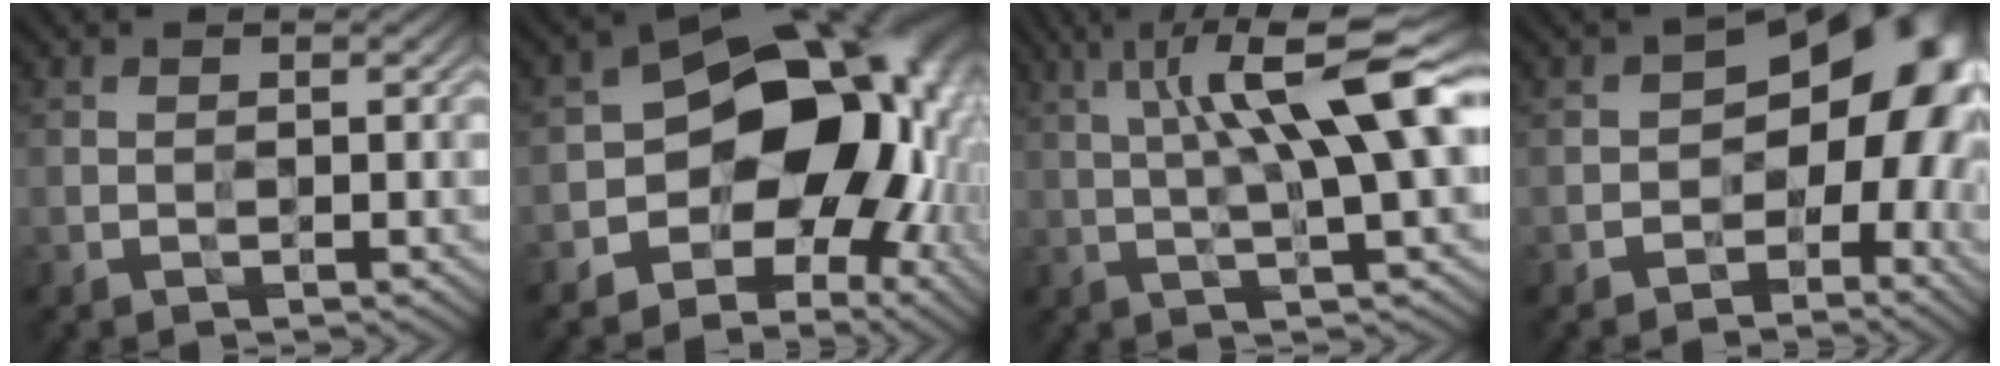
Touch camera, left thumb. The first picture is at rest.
{"total": 15.5, "force": [-1.7, 11.5, 10.2], "torque": [-0.113, -0.026, -0.019]}
{"total": 11.8, "force": [3.3, 2.4, 11.1], "torque": [-0.180, 0.008, 0.056]}
{"total": 11.3, "force": [-1.2, 7.7, 8.2], "torque": [-0.065, 0.010, -0.035]}